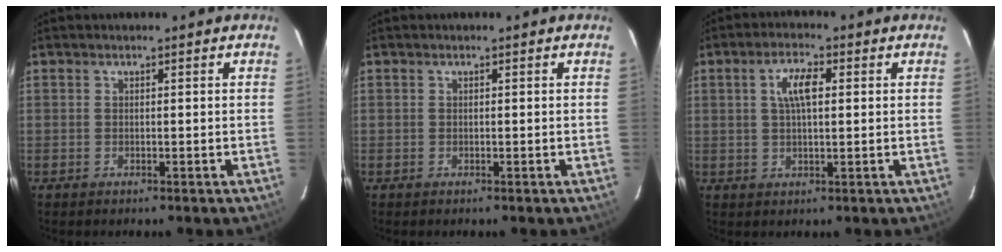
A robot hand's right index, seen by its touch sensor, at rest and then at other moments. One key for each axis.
{"total": 0.0}
{"total": 5.1, "fx": 1.3, "fy": 2.0, "fz": 4.6, "tx": -0.087, "ty": 0.011, "tz": 0.025}